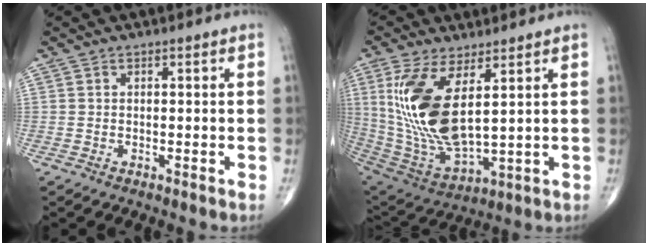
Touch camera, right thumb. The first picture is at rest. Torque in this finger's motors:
{"motor_torque": [-0.96, 2.50, 1.94, 0.83, 0.66]}